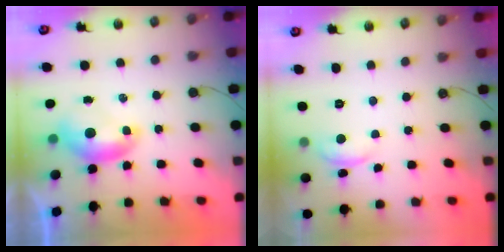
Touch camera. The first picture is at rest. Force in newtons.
{"total": 0.0}